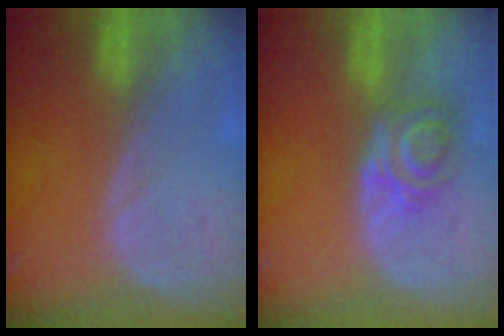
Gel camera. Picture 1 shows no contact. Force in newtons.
{"total": 5.8, "press": 4.9, "slide": 3.0}